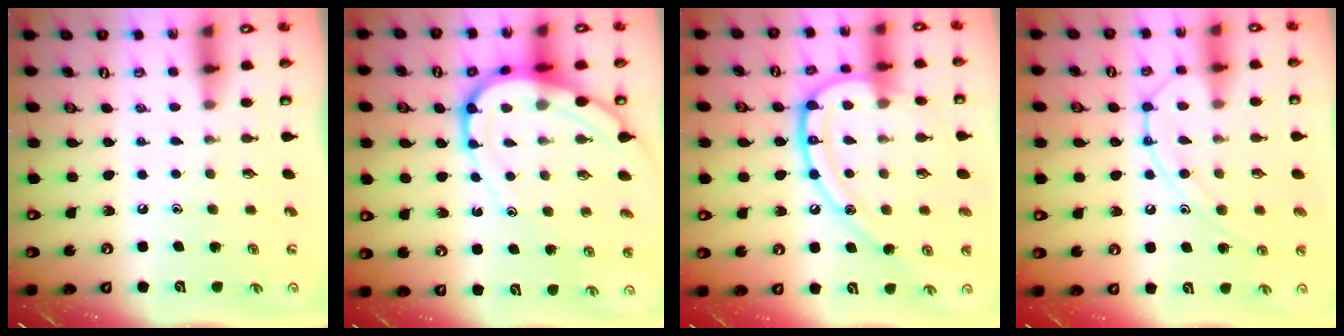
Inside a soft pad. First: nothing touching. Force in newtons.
{"total": 13.1, "press": 13.1, "slide": 1.2}
{"total": 19.7, "press": 19.6, "slide": 1.9}
{"total": 13.0, "press": 12.9, "slide": 1.2}